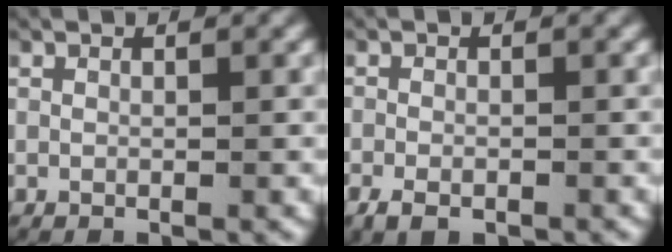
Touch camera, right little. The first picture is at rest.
{"total": 2.5, "force": [-1.8, 1.4, 1.2], "torque": [-0.030, -0.008, -0.026]}